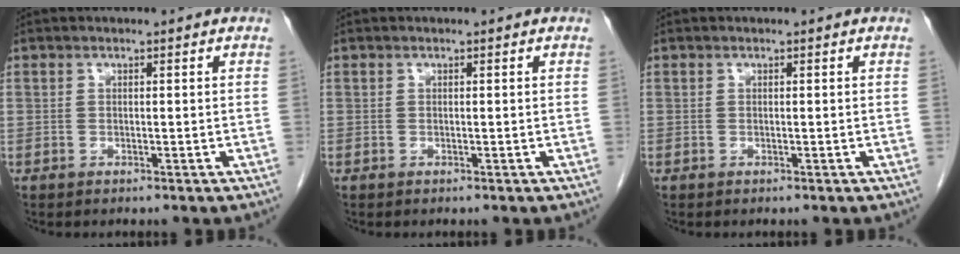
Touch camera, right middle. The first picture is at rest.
{"total": 0.0}
{"total": 0.0}